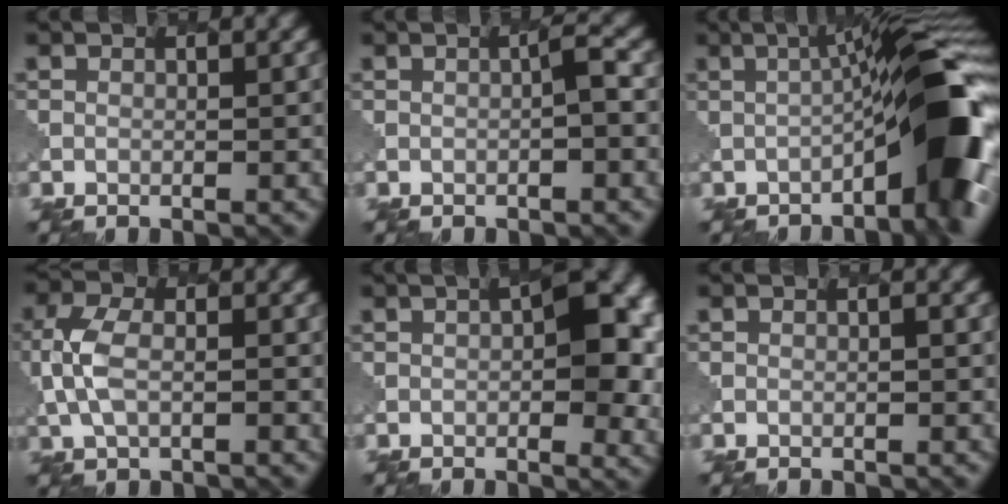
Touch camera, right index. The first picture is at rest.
{"total": 0.9, "force": [0.1, -0.8, 0.5], "torque": [-0.016, 0.012, -0.015]}
{"total": 9.2, "force": [-2.0, 0.7, 9.0], "torque": [-0.120, 0.020, -0.048]}
{"total": 2.7, "force": [0.1, 1.4, 2.2], "torque": [-0.075, 0.006, -0.015]}
{"total": 4.9, "force": [0.6, 1.6, 4.6], "torque": [-0.059, 0.003, -0.006]}
{"total": 0.6, "force": [0.1, -0.6, -0.3], "torque": [-0.002, 0.003, -0.005]}